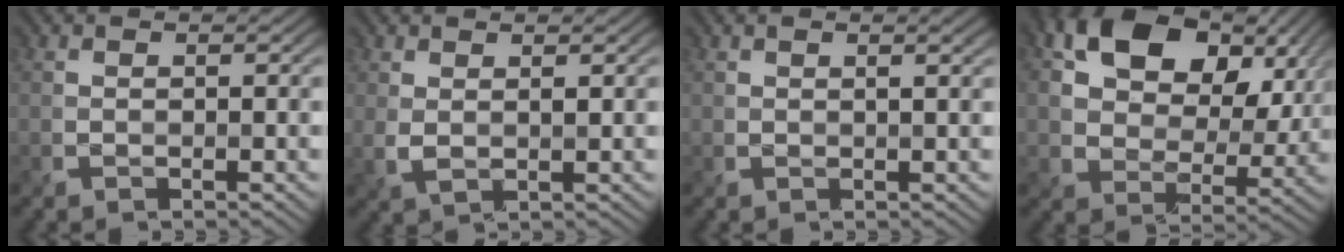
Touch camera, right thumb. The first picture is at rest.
{"total": 1.5, "force": [0.8, 0.5, 1.1], "torque": [-0.023, -0.004, 0.018]}
{"total": 1.9, "force": [1.1, 0.4, 1.5], "torque": [-0.024, 0.001, 0.019]}
{"total": 14.8, "force": [6.4, 9.6, 9.2], "torque": [-0.171, 0.008, 0.111]}